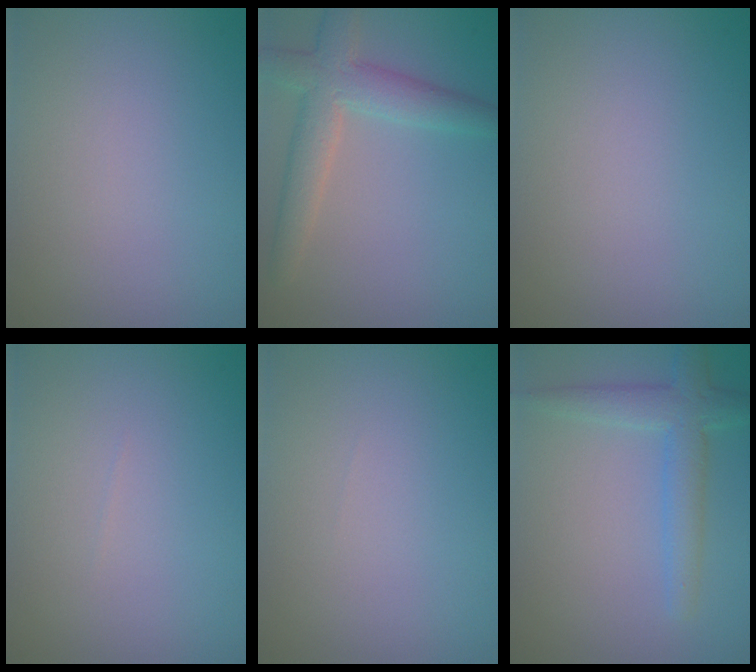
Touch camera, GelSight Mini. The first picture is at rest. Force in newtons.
{"total": 4.7, "press": 4.7, "slide": 0.4}
{"total": 0.0}
{"total": 0.0}
{"total": 0.0}
{"total": 3.5, "press": 3.5, "slide": 0.2}